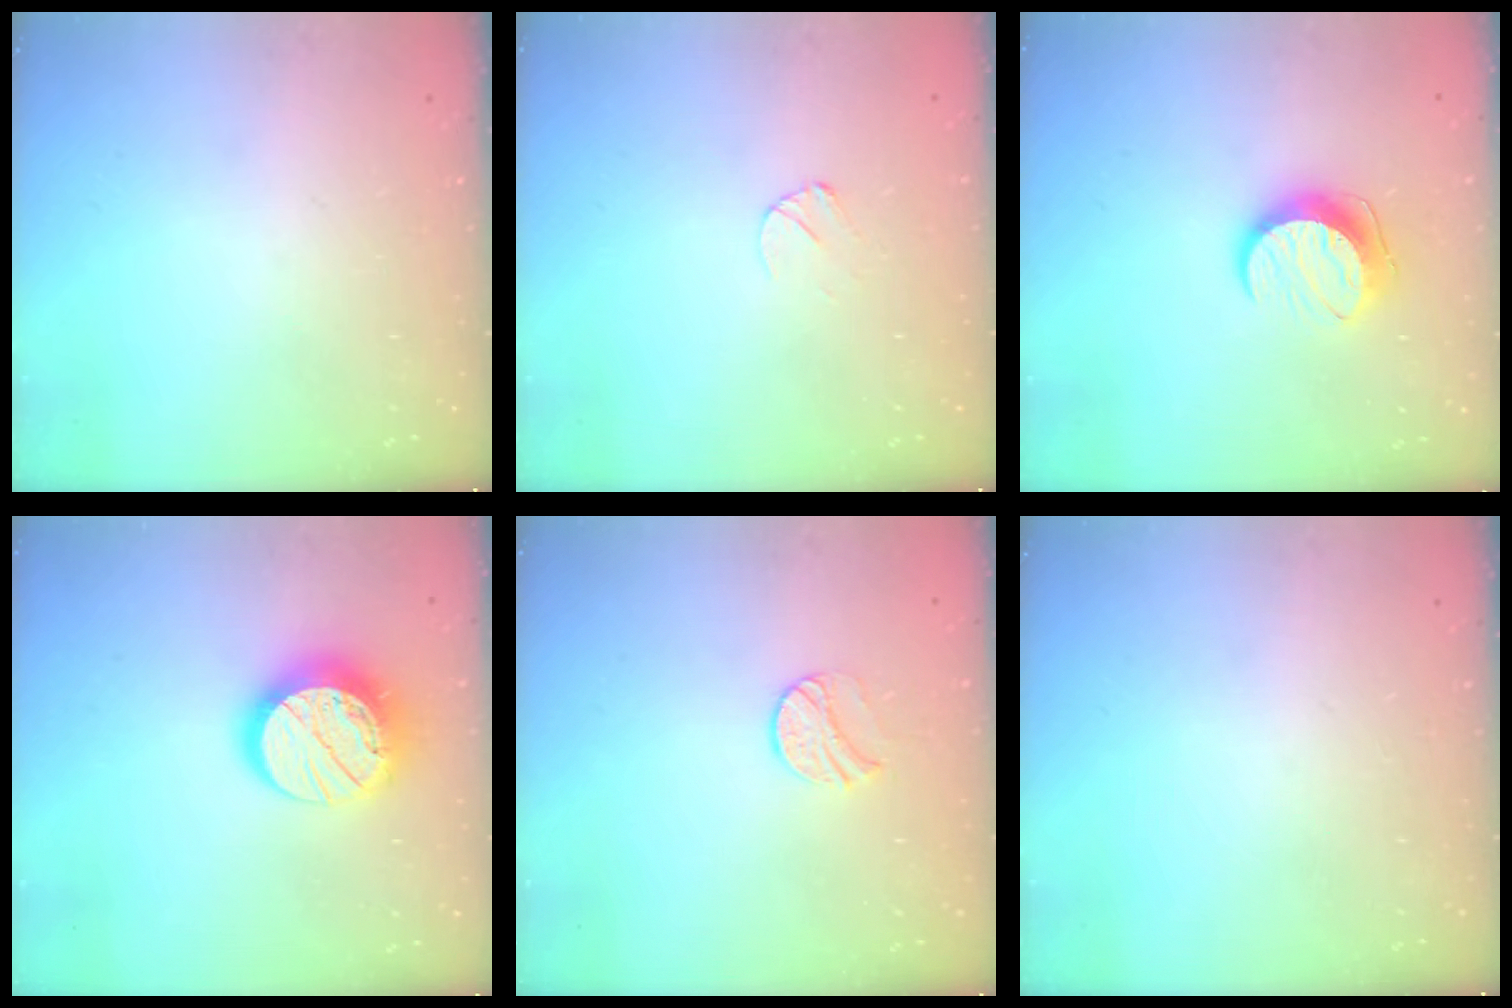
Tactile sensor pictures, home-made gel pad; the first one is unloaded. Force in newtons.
{"total": 3.2, "press": 3.1, "slide": 0.4}
{"total": 10.7, "press": 10.7, "slide": 0.5}
{"total": 15.3, "press": 15.2, "slide": 1.2}
{"total": 8.6, "press": 8.5, "slide": 0.9}
{"total": 0.0}